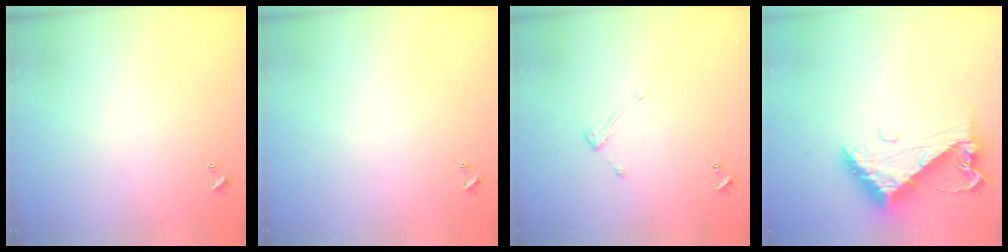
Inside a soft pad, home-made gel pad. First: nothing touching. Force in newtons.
{"total": 0.0}
{"total": 2.9, "press": 2.9, "slide": 0.5}
{"total": 11.4, "press": 11.3, "slide": 1.4}